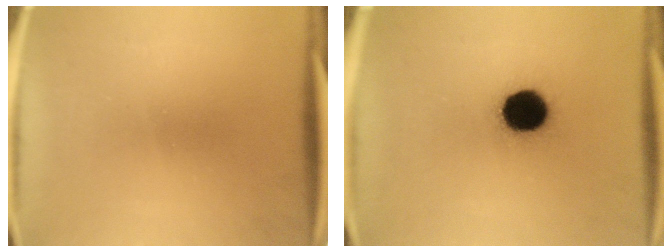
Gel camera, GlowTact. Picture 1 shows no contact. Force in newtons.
{"total": 12.4}